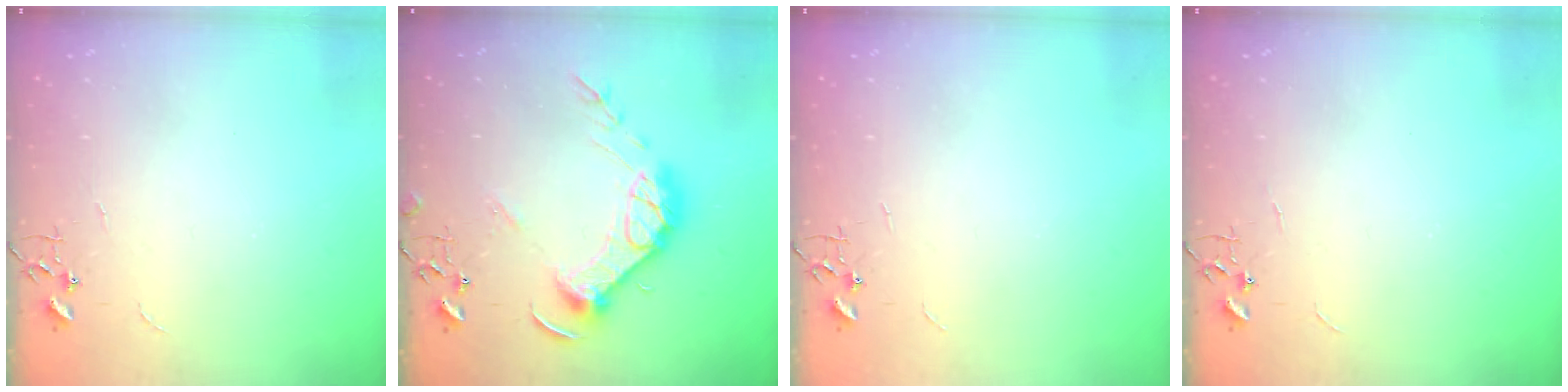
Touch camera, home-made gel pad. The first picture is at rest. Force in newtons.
{"total": 15.8, "press": 15.7, "slide": 1.6}
{"total": 0.0}
{"total": 0.0}